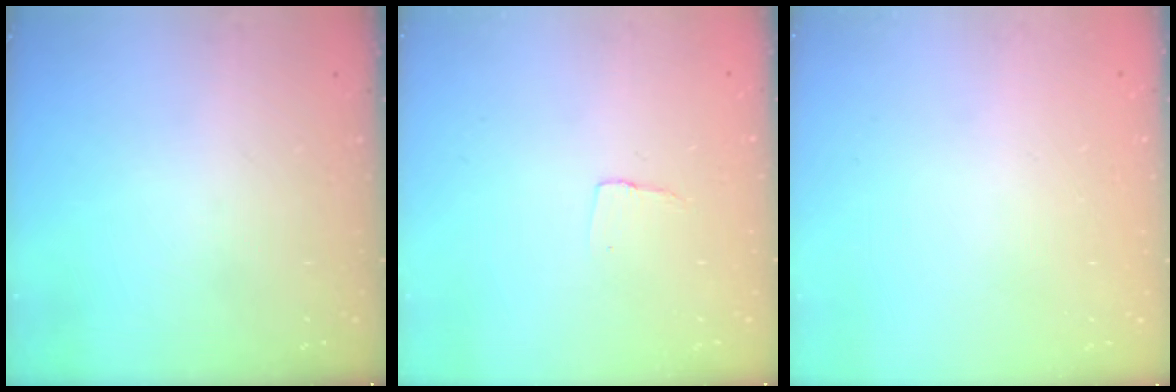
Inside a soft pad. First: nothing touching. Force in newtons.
{"total": 3.8, "press": 3.8, "slide": 0.3}
{"total": 0.0}